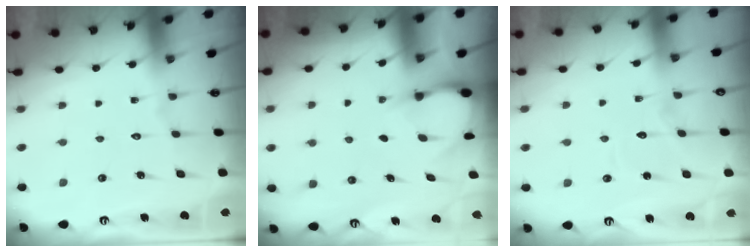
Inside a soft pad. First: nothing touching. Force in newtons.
{"total": 2.9, "press": 2.9, "slide": 0.3}
{"total": 5.5, "press": 5.5, "slide": 0.6}